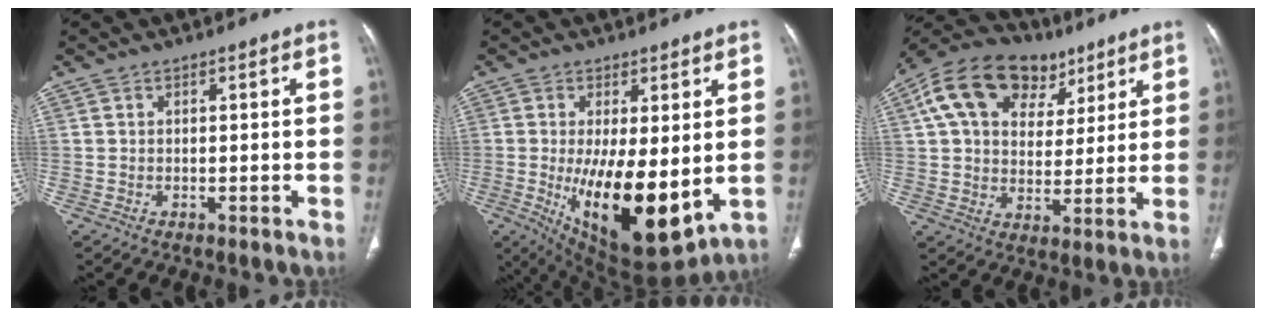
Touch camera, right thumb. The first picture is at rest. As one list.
[{"total": 17.2, "force": [-2.0, 6.6, 15.8], "torque": [-0.254, -0.038, -0.009]}, {"total": 19.3, "force": [8.8, 13.1, 11.0], "torque": [-0.168, 0.009, 0.145]}]